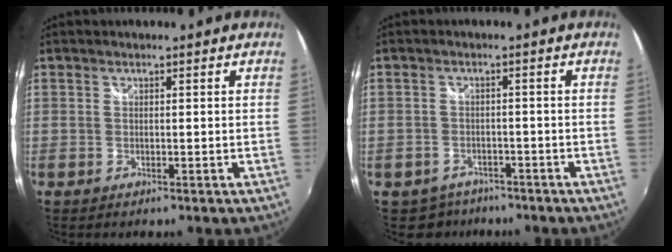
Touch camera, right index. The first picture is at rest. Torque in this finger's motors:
{"motor_torque": [0.30, -0.22, 0.10, -0.01]}